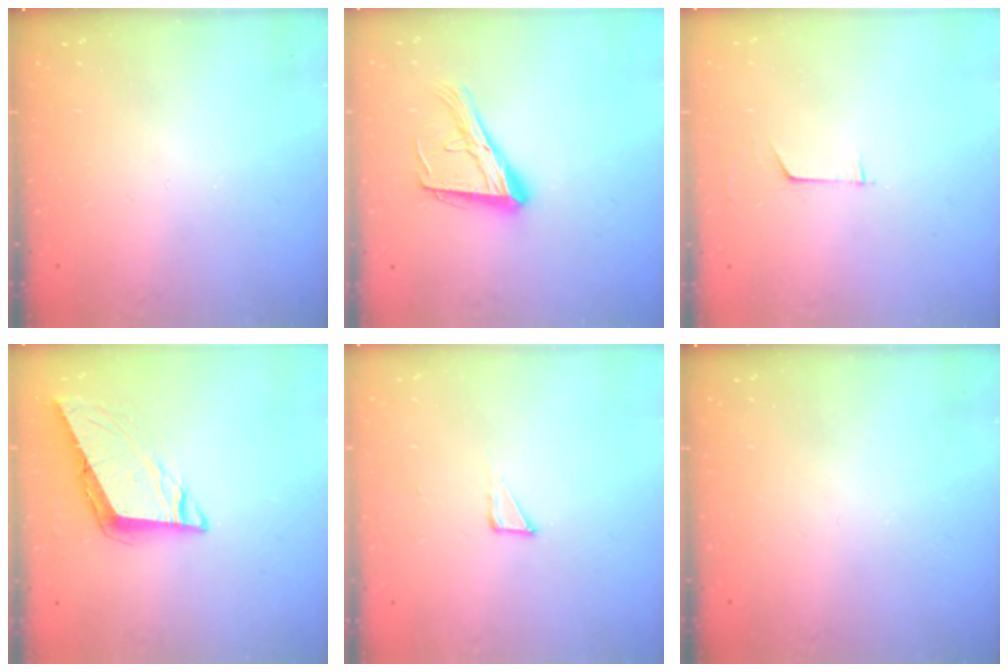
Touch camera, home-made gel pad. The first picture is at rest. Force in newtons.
{"total": 16.9, "press": 16.8, "slide": 1.8}
{"total": 3.7, "press": 3.6, "slide": 0.4}
{"total": 8.0, "press": 8.0, "slide": 0.8}
{"total": 2.6, "press": 2.6, "slide": 0.1}
{"total": 0.0}